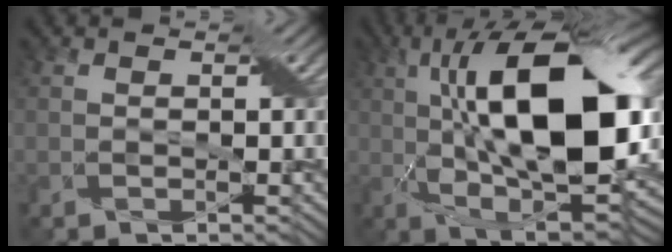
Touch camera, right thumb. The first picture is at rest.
{"total": 18.9, "force": [2.4, 7.9, 17.1], "torque": [-0.282, 0.022, 0.026]}